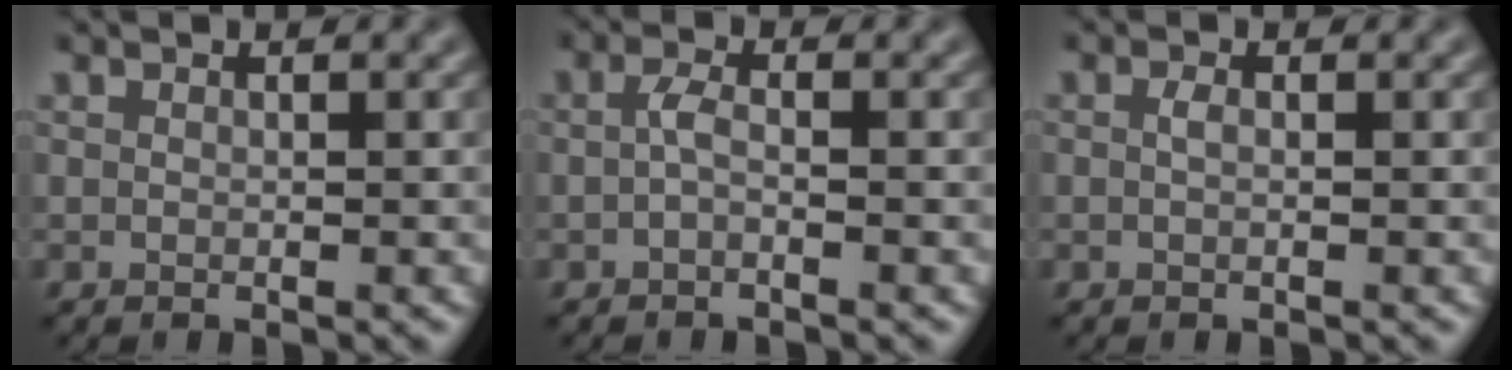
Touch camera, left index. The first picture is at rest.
{"total": 1.2, "force": [-0.7, 0.3, 0.9], "torque": [-0.024, 0.005, -0.011]}
{"total": 0.6, "force": [-0.3, 0.2, 0.5], "torque": [-0.011, 0.006, -0.002]}